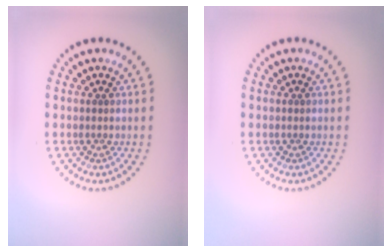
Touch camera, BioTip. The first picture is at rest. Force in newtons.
{"total": 0.0}